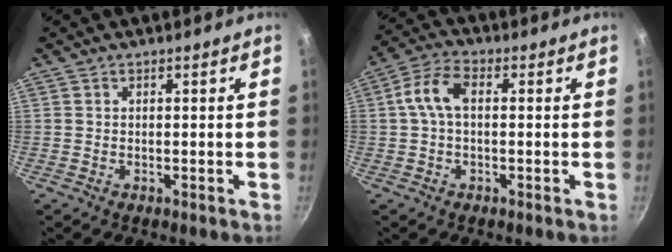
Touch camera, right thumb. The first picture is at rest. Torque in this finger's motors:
{"motor_torque": [2.47, 2.54, 0.53, -0.29, 0.61]}